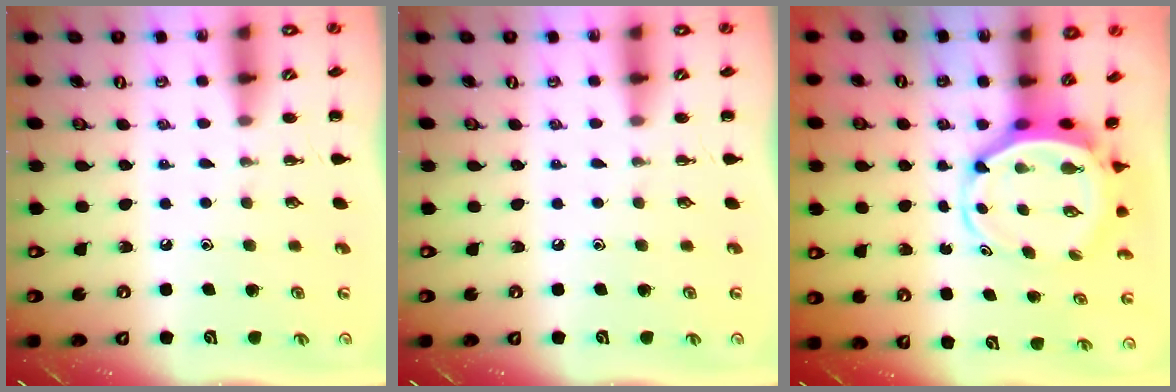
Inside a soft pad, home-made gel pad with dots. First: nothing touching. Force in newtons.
{"total": 0.0}
{"total": 5.4, "press": 5.2, "slide": 1.2}